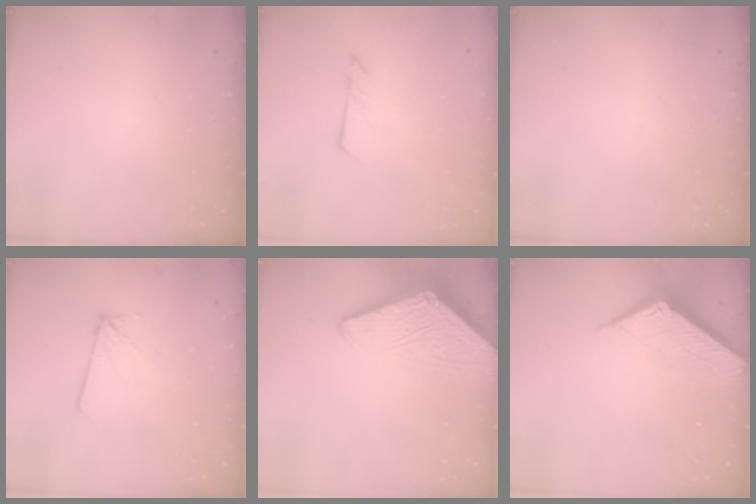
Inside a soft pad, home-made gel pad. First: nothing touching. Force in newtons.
{"total": 5.4, "press": 5.4, "slide": 0.4}
{"total": 0.0}
{"total": 2.1, "press": 2.1, "slide": 0.2}
{"total": 4.9, "press": 4.9, "slide": 0.5}
{"total": 8.5, "press": 8.4, "slide": 1.0}